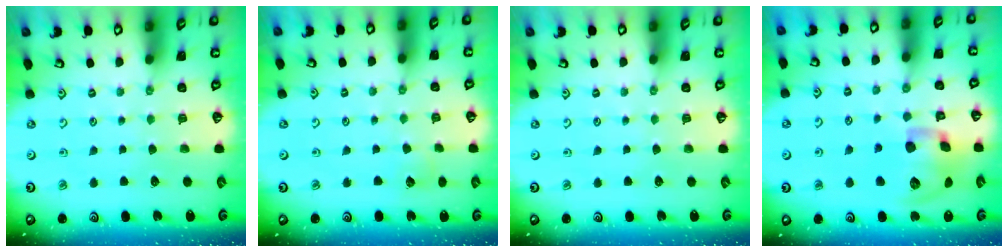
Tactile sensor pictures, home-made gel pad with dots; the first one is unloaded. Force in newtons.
{"total": 4.6, "press": 4.5, "slide": 0.5}
{"total": 0.0}
{"total": 16.7, "press": 16.6, "slide": 2.4}